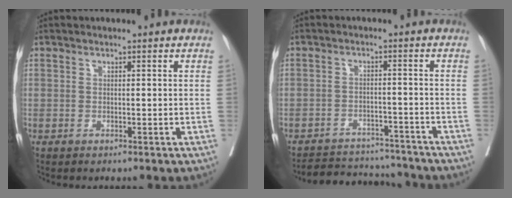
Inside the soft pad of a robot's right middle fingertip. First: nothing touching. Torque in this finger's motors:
{"motor_torque": [0.44, -0.76, 0.03, 0.01]}